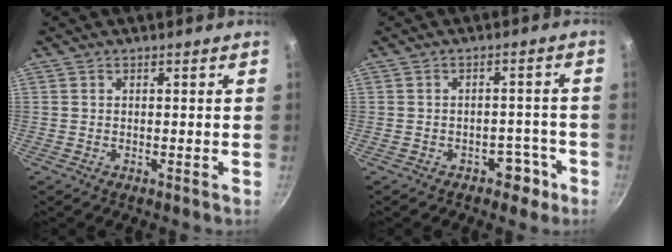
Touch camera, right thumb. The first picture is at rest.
{"total": 4.2, "force": [-2.6, 2.8, 1.9], "torque": [-0.001, 0.029, -0.034]}